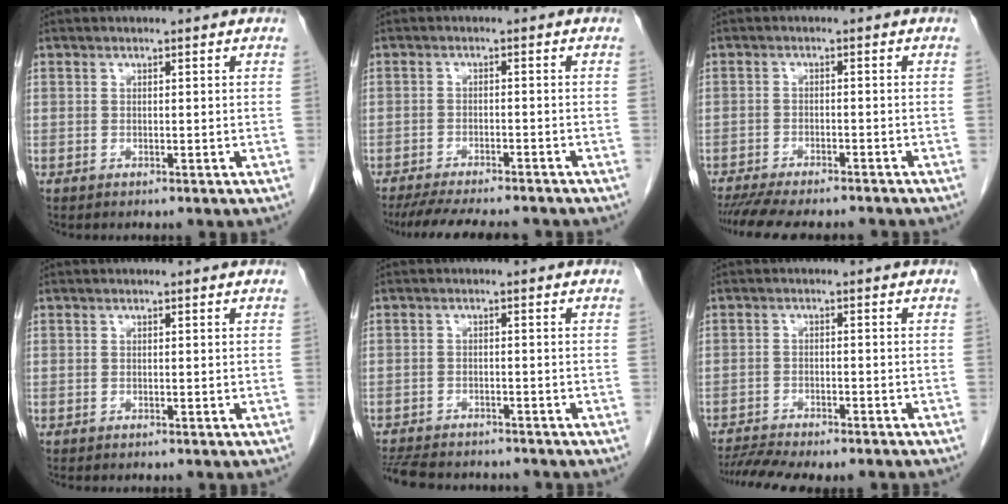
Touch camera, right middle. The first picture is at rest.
{"total": 12.2, "force": [-10.8, 2.2, 5.3], "torque": [-0.078, -0.011, -0.147]}
{"total": 12.1, "force": [-10.7, 2.4, 5.2], "torque": [-0.079, -0.011, -0.148]}
{"total": 0.0}
{"total": 11.0, "force": [-9.8, 3.1, 4.0], "torque": [-0.086, -0.008, -0.138]}
{"total": 9.4, "force": [-8.4, 1.2, 4.0], "torque": [-0.059, -0.001, -0.125]}